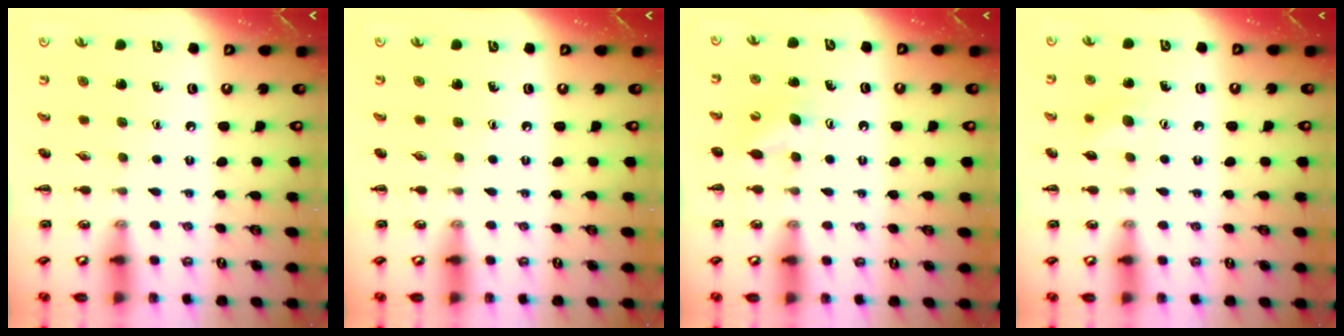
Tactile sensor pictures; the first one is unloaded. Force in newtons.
{"total": 0.0}
{"total": 5.1, "press": 4.9, "slide": 1.3}
{"total": 6.9, "press": 6.7, "slide": 1.5}